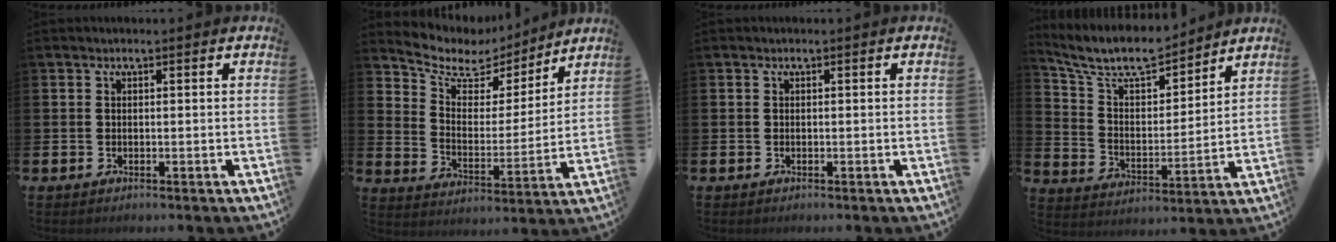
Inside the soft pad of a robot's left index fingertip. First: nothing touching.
{"total": 7.2, "force": [6.4, 3.3, 1.1], "torque": [-0.065, -0.049, 0.110]}
{"total": 0.0}
{"total": 8.6, "force": [7.8, 2.5, 2.8], "torque": [-0.094, -0.053, 0.136]}